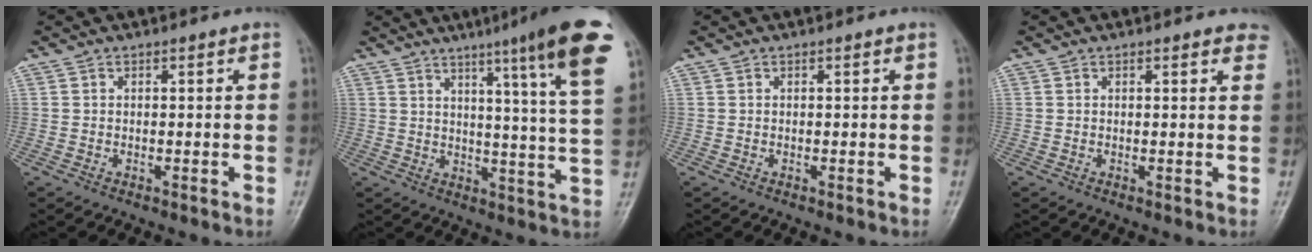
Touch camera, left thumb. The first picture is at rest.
{"total": 17.3, "force": [10.1, 0.5, 14.1], "torque": [-0.178, -0.045, 0.120]}
{"total": 0.0}
{"total": 2.7, "force": [2.0, 1.0, 1.5], "torque": [-0.001, -0.002, 0.016]}